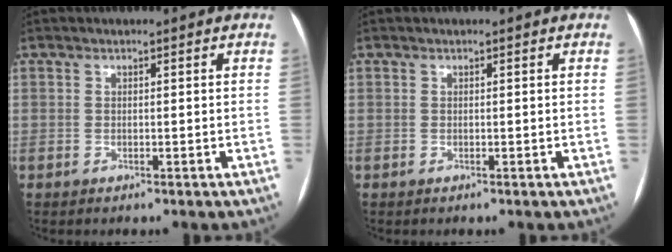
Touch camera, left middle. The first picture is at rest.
{"total": 0.0}